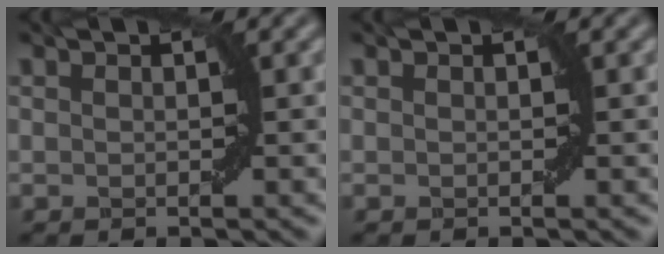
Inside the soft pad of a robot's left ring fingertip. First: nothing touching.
{"total": 0.0}